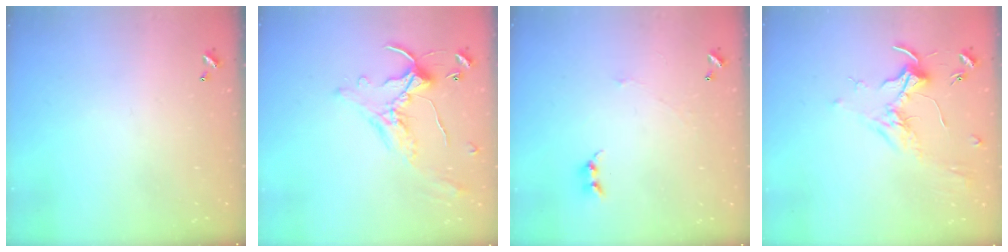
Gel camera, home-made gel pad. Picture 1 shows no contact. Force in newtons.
{"total": 1.0, "press": 0.2, "slide": 1.0}
{"total": 1.3, "press": 1.2, "slide": 0.3}
{"total": 1.7, "press": 1.5, "slide": 0.8}